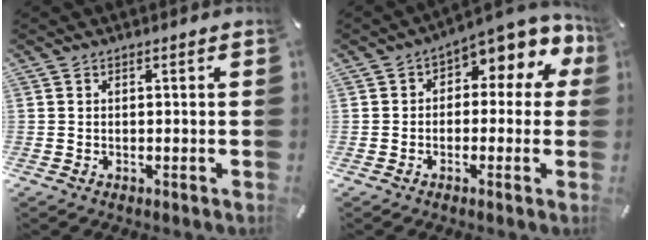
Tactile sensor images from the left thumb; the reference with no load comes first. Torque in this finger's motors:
{"motor_torque": [0.48, 0.38, 0.60, 0.31, 0.19]}